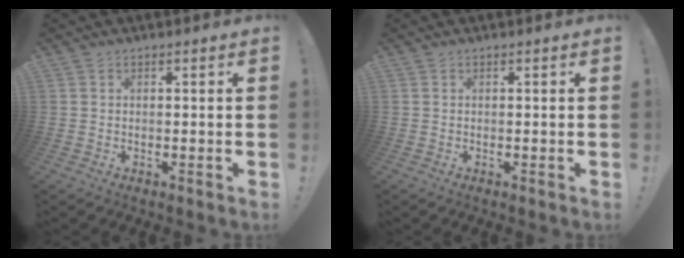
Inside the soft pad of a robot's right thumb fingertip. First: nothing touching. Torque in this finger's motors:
{"motor_torque": [0.00, 0.00, 0.00, 0.00, 0.00]}